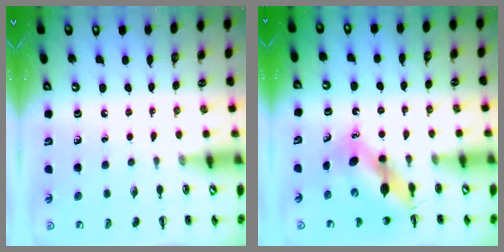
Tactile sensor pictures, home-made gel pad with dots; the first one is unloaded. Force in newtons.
{"total": 10.0, "press": 9.6, "slide": 2.7}